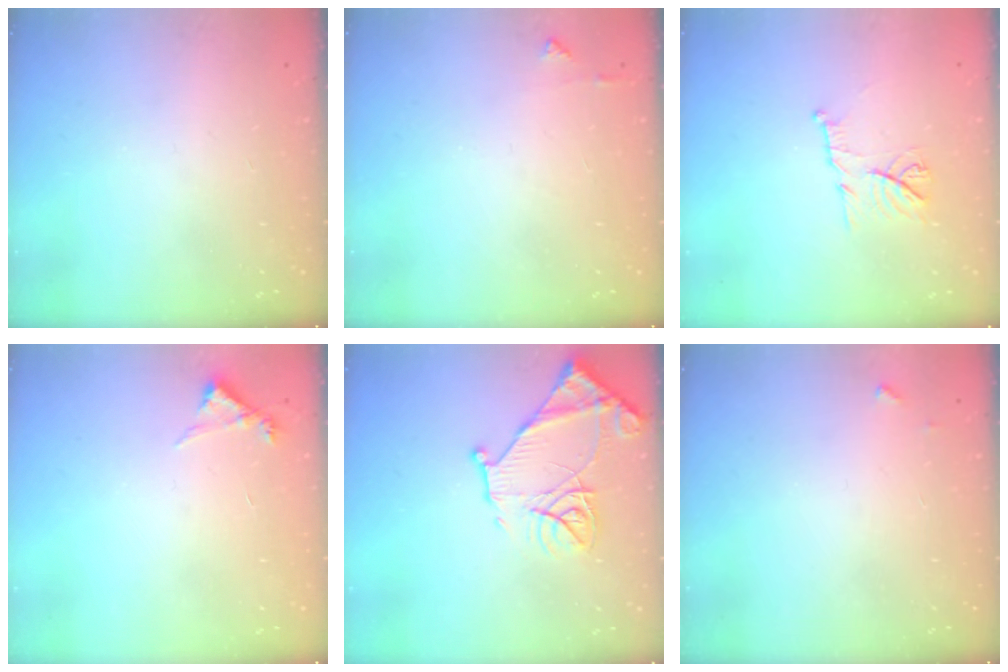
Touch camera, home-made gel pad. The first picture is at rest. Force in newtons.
{"total": 3.5, "press": 3.4, "slide": 0.5}
{"total": 9.5, "press": 9.5, "slide": 0.2}
{"total": 5.0, "press": 5.0, "slide": 0.5}
{"total": 15.2, "press": 15.2, "slide": 1.5}
{"total": 3.6, "press": 3.6, "slide": 0.2}